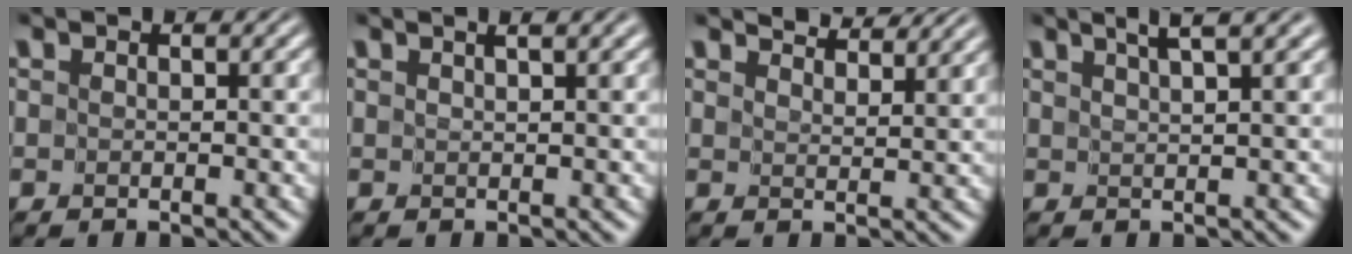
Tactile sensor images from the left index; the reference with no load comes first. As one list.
[{"total": 1.4, "force": [1.0, 0.0, 1.0], "torque": [-0.009, 0.000, 0.005]}, {"total": 4.2, "force": [4.1, 0.2, 0.9], "torque": [-0.020, 0.004, 0.051]}, {"total": 3.2, "force": [2.4, 0.1, 2.0], "torque": [-0.009, 0.010, 0.024]}]